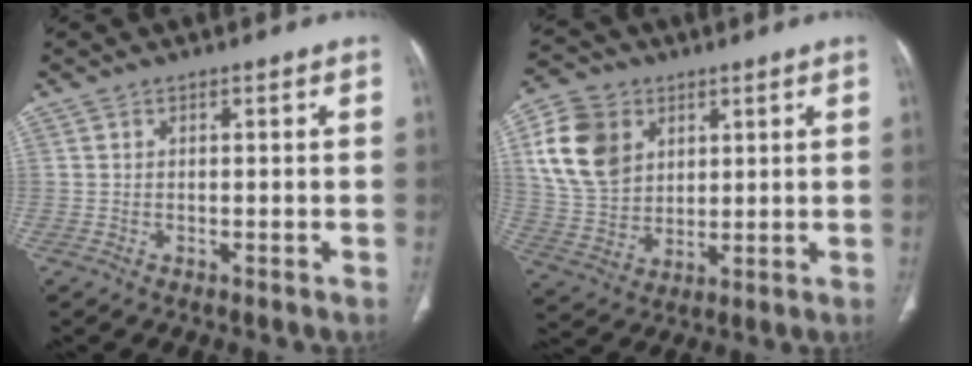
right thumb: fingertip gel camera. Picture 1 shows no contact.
{"total": 14.0, "force": [5.0, 10.1, 8.3], "torque": [-0.148, -0.012, 0.106]}